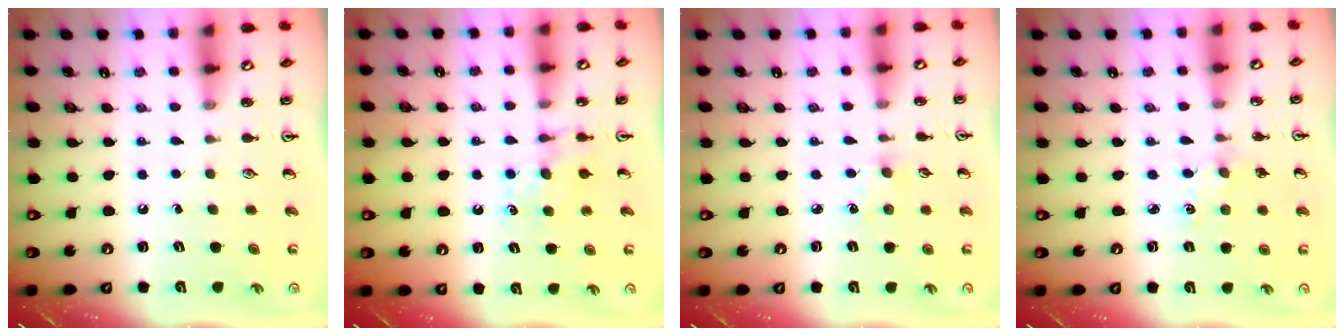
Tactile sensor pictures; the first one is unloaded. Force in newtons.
{"total": 5.6, "press": 5.6, "slide": 0.8}
{"total": 2.2, "press": 2.2, "slide": 0.4}
{"total": 1.4, "press": 1.4, "slide": 0.2}